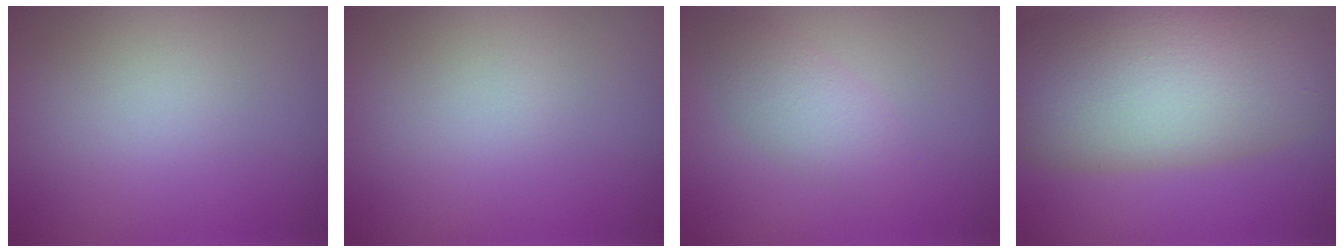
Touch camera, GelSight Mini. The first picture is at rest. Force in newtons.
{"total": 0.0}
{"total": 2.5, "press": 2.5, "slide": 0.0}
{"total": 11.9, "press": 11.8, "slide": 0.6}